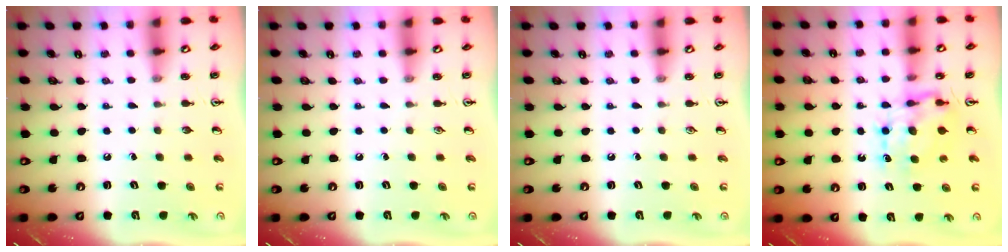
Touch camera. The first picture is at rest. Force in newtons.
{"total": 0.0}
{"total": 0.0}
{"total": 6.6, "press": 6.6, "slide": 0.6}